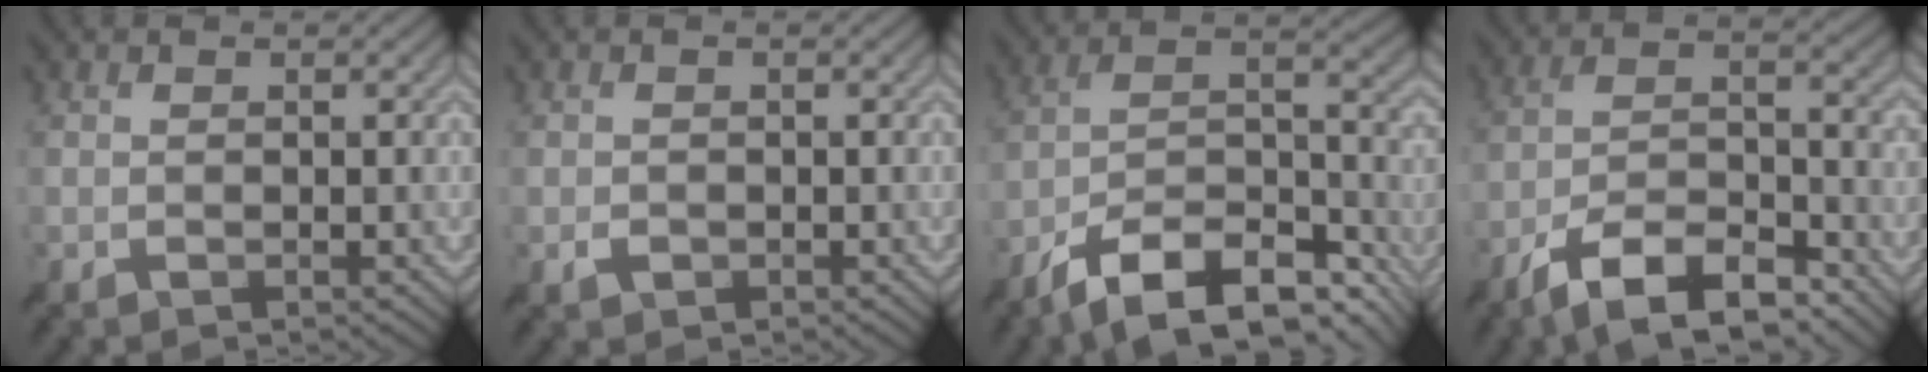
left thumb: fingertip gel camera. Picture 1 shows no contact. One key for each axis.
{"total": 0.7, "fx": -0.3, "fy": 0.7, "fz": 0.0, "tx": -0.003, "ty": -0.003, "tz": -0.003}
{"total": 15.5, "fx": -11.9, "fy": 4.6, "fz": 8.8, "tx": -0.180, "ty": -0.001, "tz": -0.195}
{"total": 11.3, "fx": -8.3, "fy": 3.6, "fz": 6.8, "tx": -0.122, "ty": 0.001, "tz": -0.160}